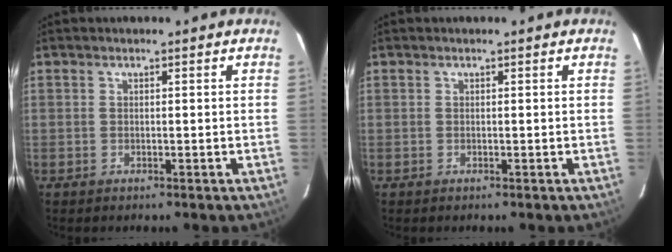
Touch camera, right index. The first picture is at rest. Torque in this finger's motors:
{"motor_torque": [-0.05, 0.05, 0.00, 0.00]}